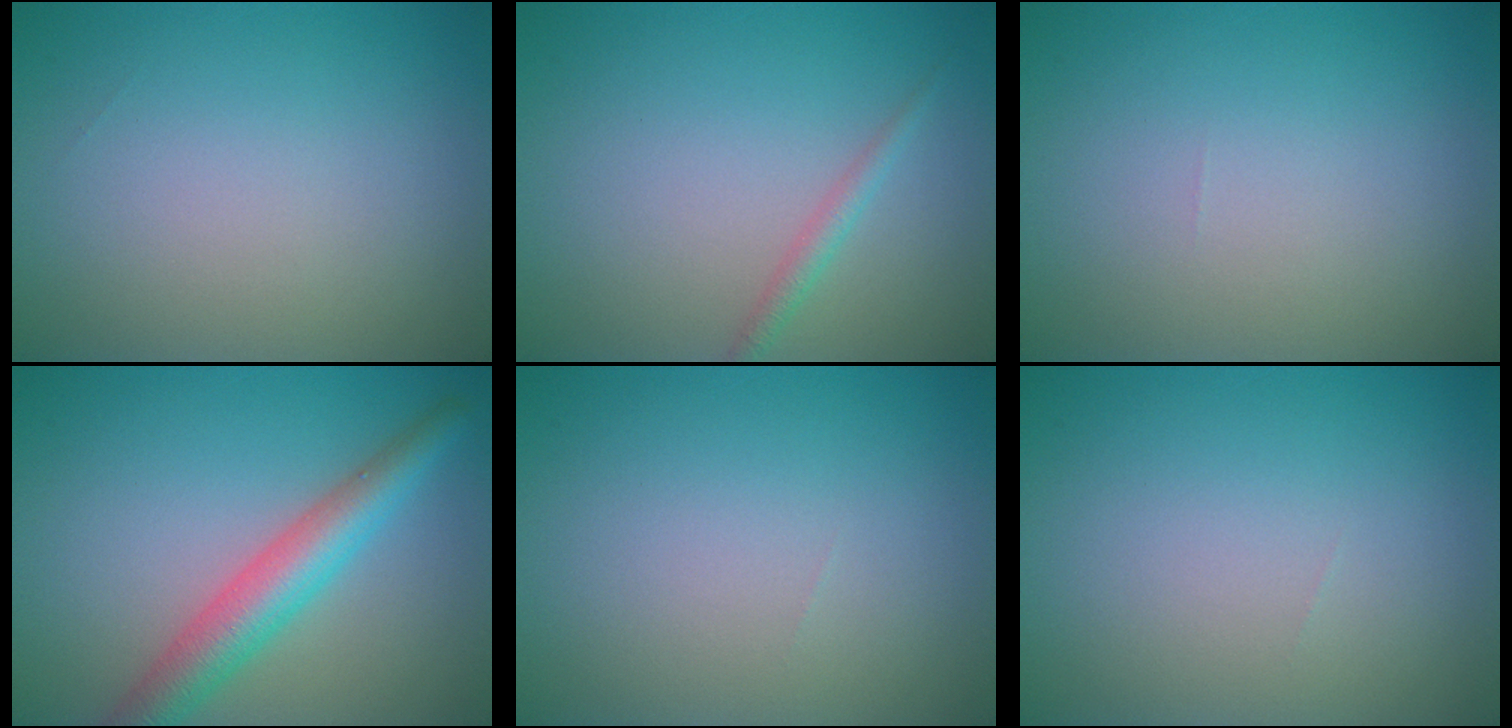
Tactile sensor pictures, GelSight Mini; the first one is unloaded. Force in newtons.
{"total": 1.3, "press": 1.3, "slide": 0.0}
{"total": 0.0}
{"total": 5.0, "press": 5.0, "slide": 0.2}
{"total": 0.0}
{"total": 0.0}